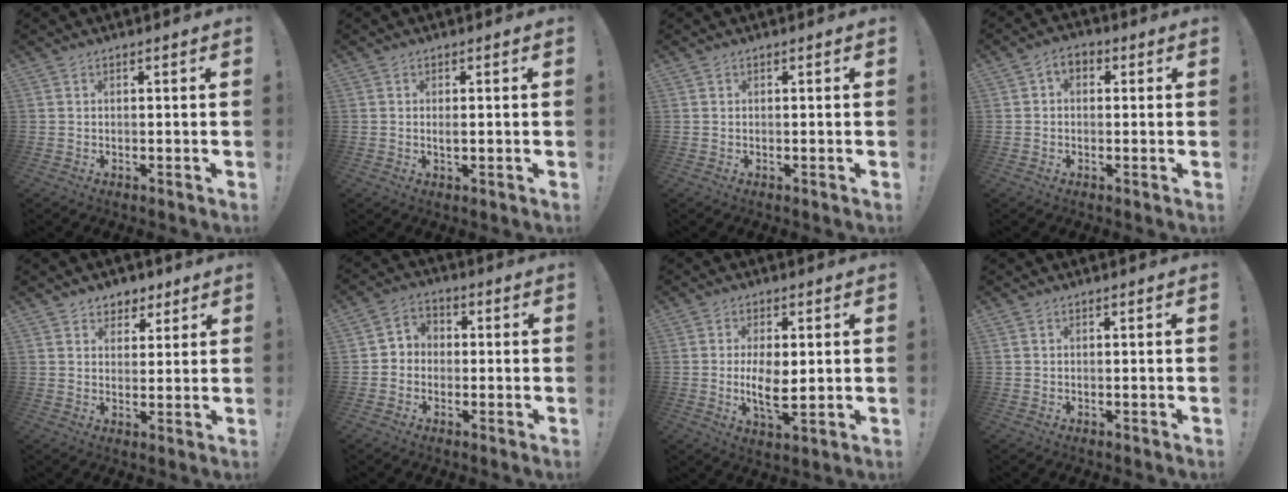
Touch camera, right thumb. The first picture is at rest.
{"total": 1.1, "force": [-0.1, 0.2, 1.1], "torque": [-0.014, -0.003, -0.003]}
{"total": 0.0}
{"total": 3.8, "force": [0.2, 2.9, 2.4], "torque": [-0.037, 0.005, 0.004]}
{"total": 5.8, "force": [3.5, 4.5, 0.6], "torque": [0.006, -0.026, 0.067]}
{"total": 4.8, "force": [-1.4, 4.4, 1.4], "torque": [-0.017, 0.020, -0.025]}
{"total": 8.0, "force": [0.3, 3.6, 7.2], "torque": [-0.124, -0.013, 0.003]}
{"total": 0.0}